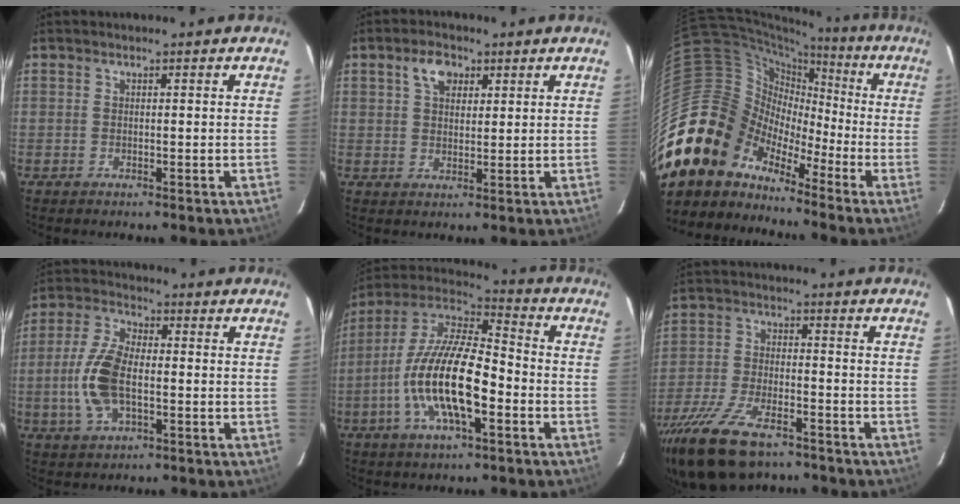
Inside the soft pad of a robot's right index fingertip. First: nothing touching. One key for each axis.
{"total": 4.9, "fx": 2.4, "fy": 3.1, "fz": 2.9, "tx": -0.049, "ty": 0.014, "tz": 0.042}
{"total": 15.2, "fx": -10.6, "fy": 10.5, "fz": 2.9, "tx": -0.076, "ty": 0.038, "tz": -0.213}
{"total": 11.0, "fx": -1.8, "fy": 5.5, "fz": 9.4, "tx": -0.205, "ty": 0.006, "tz": -0.035}
{"total": 18.5, "fx": -5.5, "fy": 6.3, "fz": 16.5, "tx": -0.325, "ty": -0.009, "tz": -0.112}
{"total": 15.6, "fx": -11.3, "fy": 6.3, "fz": 8.7, "tx": -0.199, "ty": -0.031, "tz": -0.208}